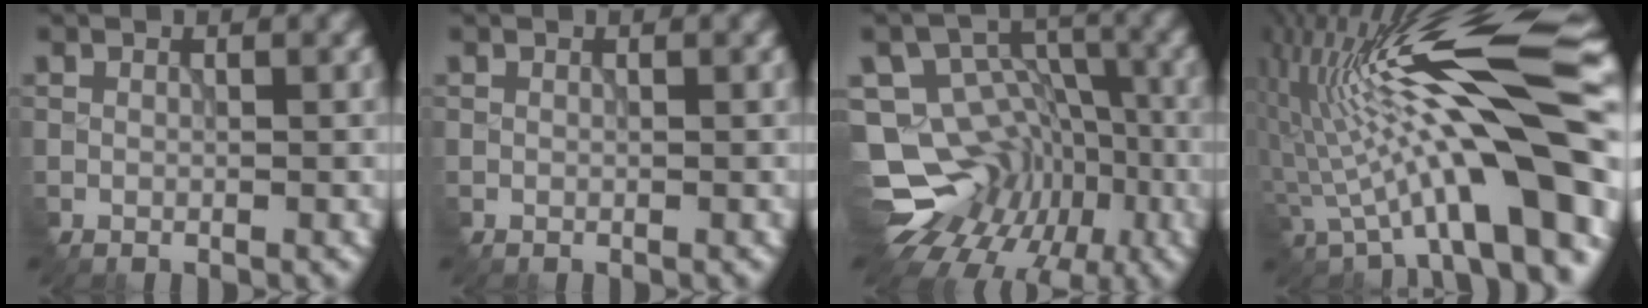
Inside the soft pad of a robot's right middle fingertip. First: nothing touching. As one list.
[{"total": 0.0}, {"total": 13.6, "force": [-6.0, 10.8, 5.7], "torque": [-0.100, -0.003, -0.097]}, {"total": 15.7, "force": [0.0, 3.7, 15.2], "torque": [-0.236, 0.029, 0.001]}]